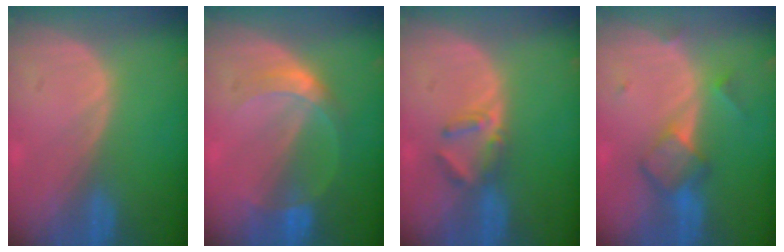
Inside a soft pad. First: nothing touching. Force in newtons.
{"total": 5.1, "press": 4.8, "slide": 1.8}
{"total": 3.5, "press": 3.4, "slide": 1.1}
{"total": 5.9, "press": 5.1, "slide": 3.0}